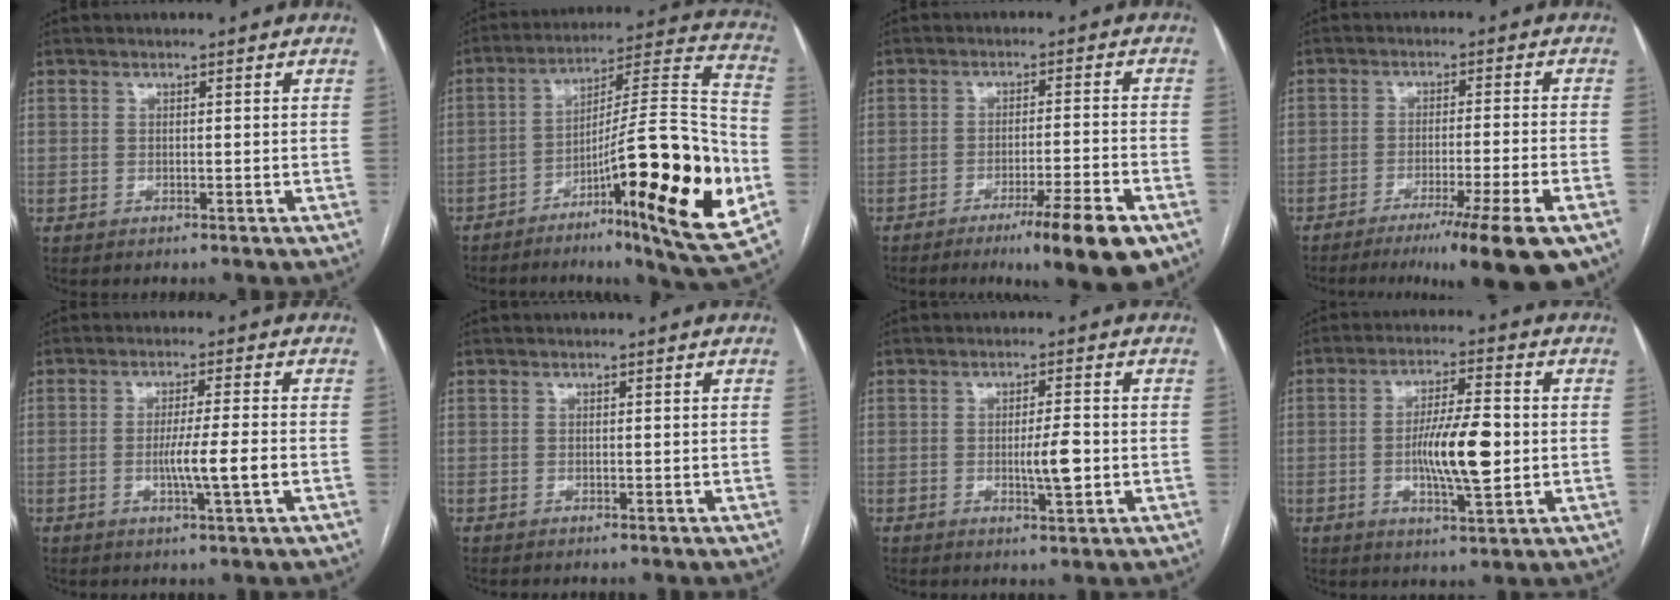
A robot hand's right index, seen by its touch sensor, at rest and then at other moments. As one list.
[{"total": 24.5, "force": [-8.0, 2.0, 23.1], "torque": [-0.308, 0.004, -0.116]}, {"total": 10.2, "force": [-6.1, 0.1, 8.2], "torque": [-0.114, -0.020, -0.093]}, {"total": 11.3, "force": [-7.4, -0.5, 8.6], "torque": [-0.105, -0.023, -0.115]}, {"total": 5.9, "force": [-1.4, -0.7, 5.7], "torque": [-0.098, -0.010, -0.024]}, {"total": 0.0}, {"total": 4.4, "force": [-0.7, 0.6, 4.3], "torque": [-0.071, -0.003, -0.007]}, {"total": 10.1, "force": [-1.0, 1.8, 9.9], "torque": [-0.177, -0.002, -0.017]}]